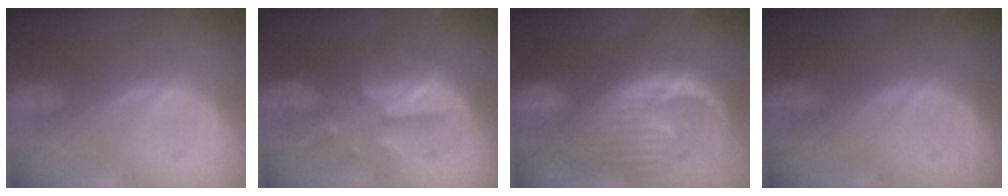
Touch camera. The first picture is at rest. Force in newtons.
{"total": 8.0, "press": 8.0, "slide": 0.6}
{"total": 13.4, "press": 11.5, "slide": 6.9}
{"total": 0.0}